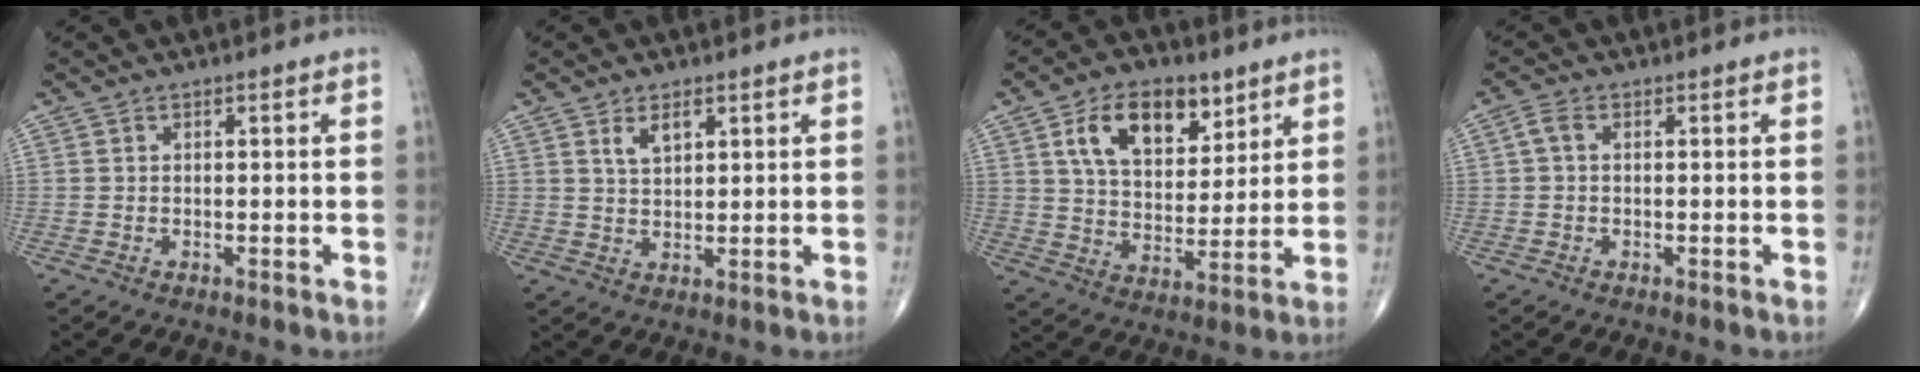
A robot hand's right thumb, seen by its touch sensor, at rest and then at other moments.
{"total": 3.9, "force": [2.1, 1.9, 2.7], "torque": [-0.039, -0.010, 0.040]}
{"total": 14.4, "force": [7.0, 8.5, 9.4], "torque": [-0.118, -0.029, 0.125]}
{"total": 2.0, "force": [0.2, 1.2, 1.6], "torque": [-0.031, 0.009, 0.002]}